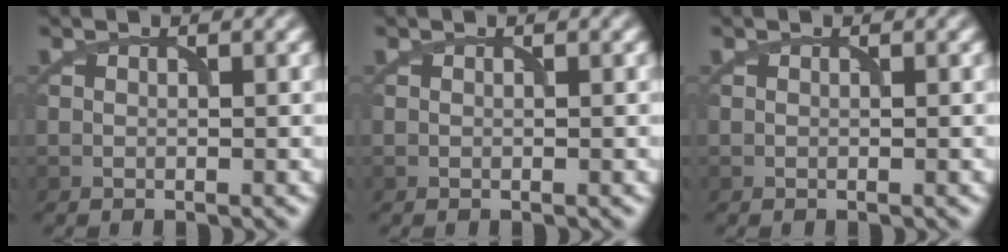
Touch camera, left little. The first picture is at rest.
{"total": 0.0}
{"total": 0.0}